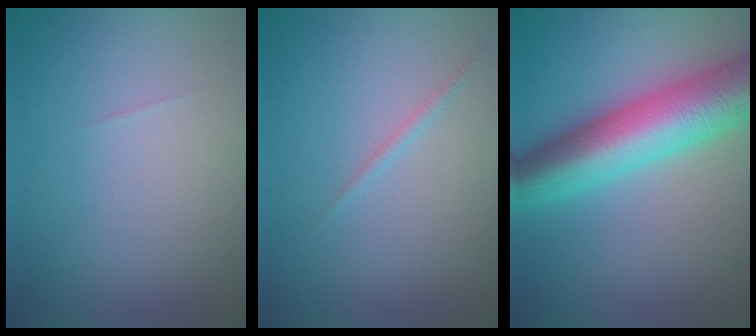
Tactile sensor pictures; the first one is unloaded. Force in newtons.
{"total": 0.6, "press": 0.6, "slide": 0.1}
{"total": 10.3, "press": 10.3, "slide": 0.2}